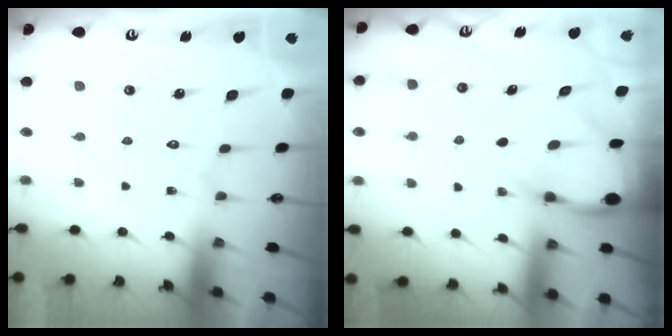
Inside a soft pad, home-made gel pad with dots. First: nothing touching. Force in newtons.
{"total": 3.1, "press": 3.1, "slide": 0.3}